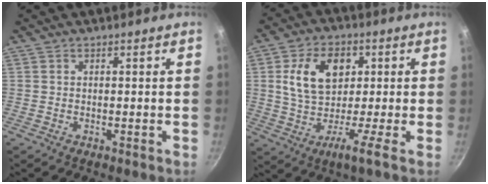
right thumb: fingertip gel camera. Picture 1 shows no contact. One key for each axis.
{"total": 11.0, "fx": 1.3, "fy": 5.8, "fz": 9.2, "tx": -0.153, "ty": 0.020, "tz": 0.004}